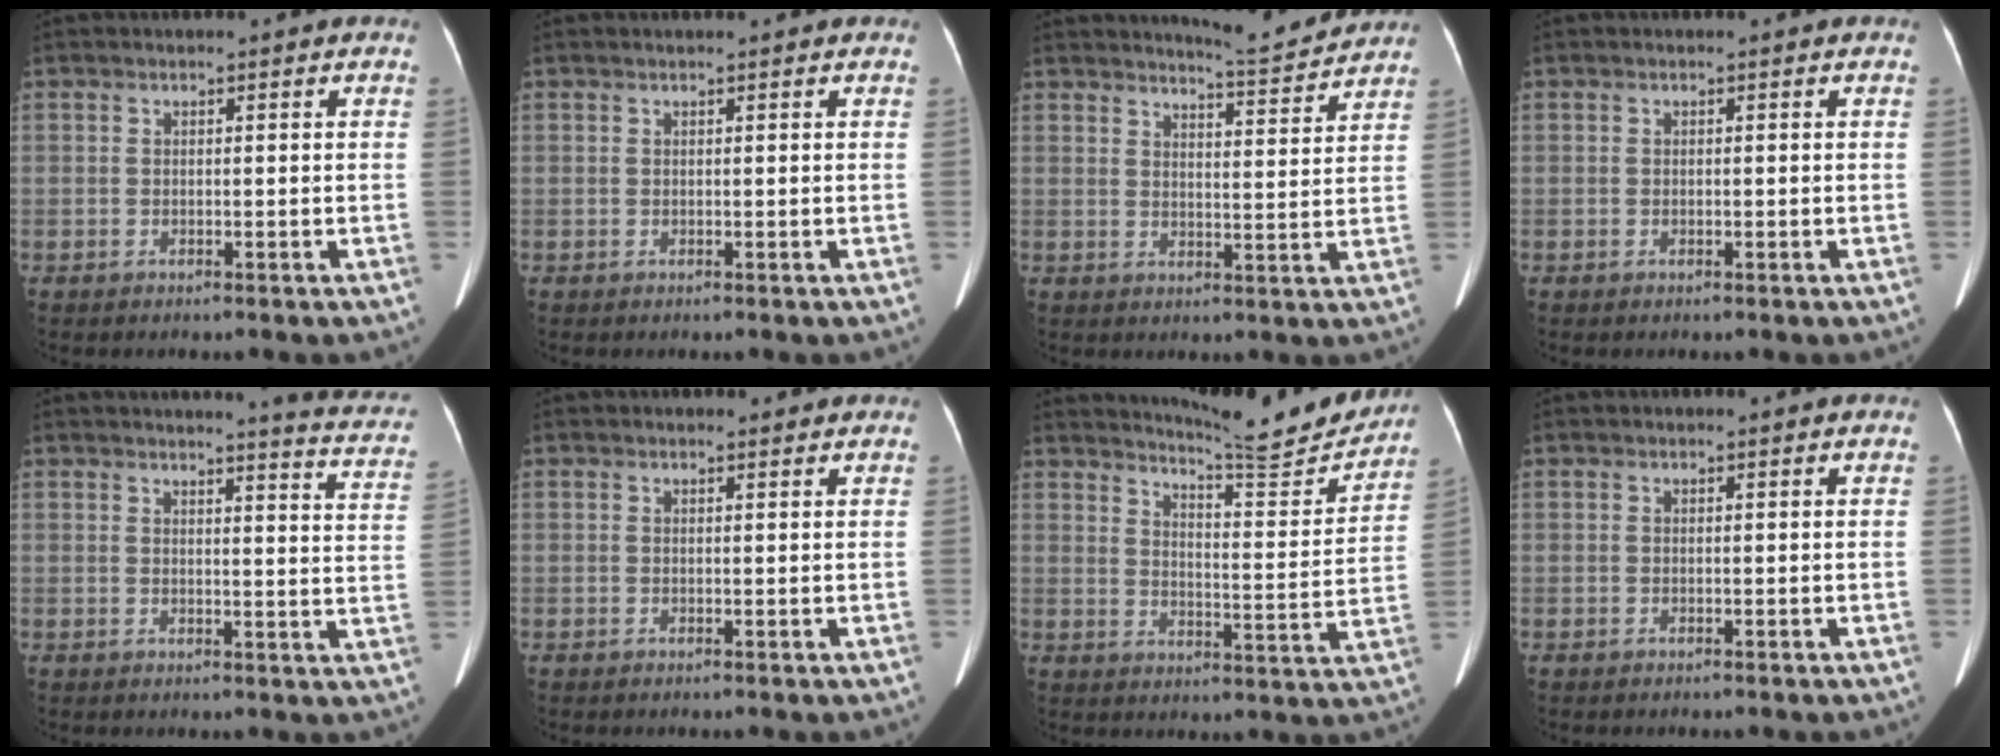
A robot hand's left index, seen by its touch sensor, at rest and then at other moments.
{"total": 1.6, "force": [1.4, 0.0, 0.7], "torque": [-0.010, 0.017, 0.021]}
{"total": 7.3, "force": [7.2, -0.4, 0.9], "torque": [-0.025, -0.015, 0.098]}
{"total": 0.0}
{"total": 11.2, "force": [10.4, -0.2, 4.0], "torque": [-0.035, -0.065, 0.089]}
{"total": 1.3, "force": [1.2, 0.3, 0.3], "torque": [-0.011, 0.002, 0.016]}
{"total": 14.4, "force": [14.0, 0.0, 3.3], "torque": [-0.051, -0.053, 0.180]}
{"total": 0.0}